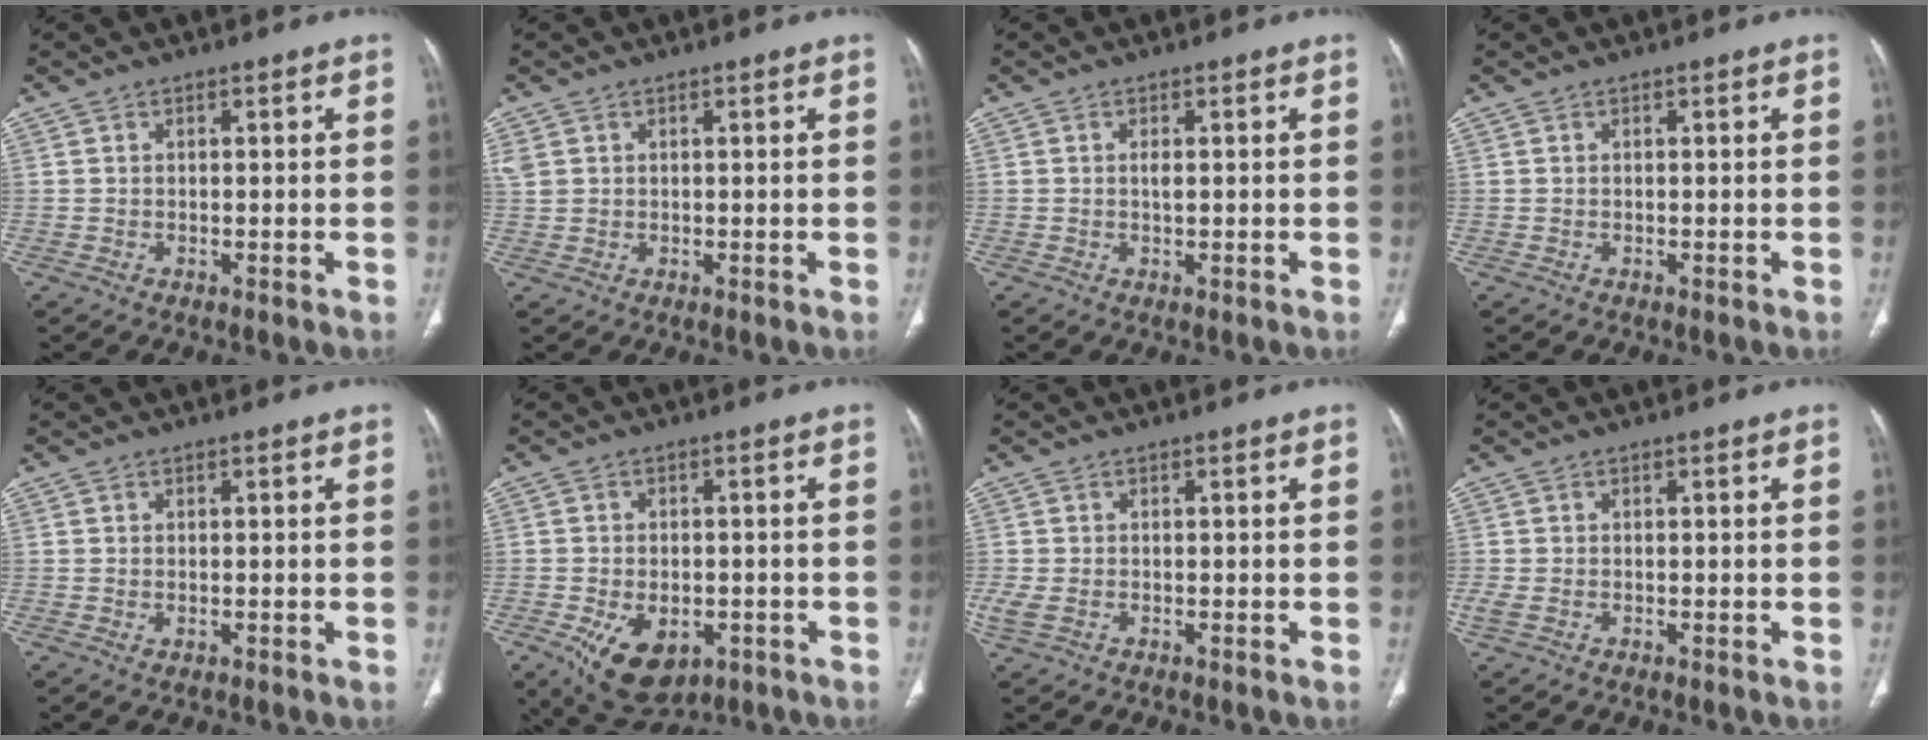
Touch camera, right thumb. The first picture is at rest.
{"total": 2.7, "force": [1.0, 2.2, 1.2], "torque": [-0.032, 0.009, 0.030]}
{"total": 1.3, "force": [0.1, 0.6, 1.2], "torque": [-0.023, -0.002, 0.003]}
{"total": 0.0}
{"total": 0.7, "force": [-0.2, 0.4, 0.5], "torque": [-0.012, 0.001, 0.001]}
{"total": 11.4, "force": [-4.6, 7.1, 7.6], "torque": [-0.110, 0.008, -0.058]}
{"total": 2.5, "force": [-0.7, 1.6, 1.8], "torque": [-0.064, 0.002, -0.012]}
{"total": 1.4, "force": [-0.5, 0.8, 1.0], "torque": [-0.036, 0.000, -0.009]}